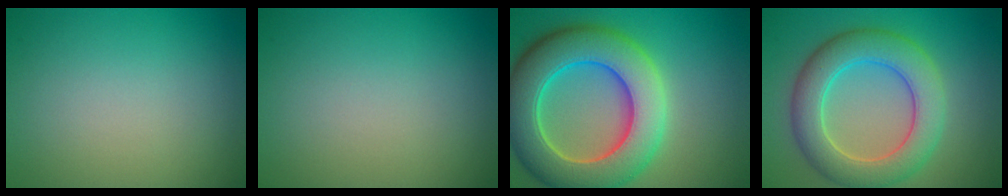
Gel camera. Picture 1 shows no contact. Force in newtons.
{"total": 0.0}
{"total": 10.8, "press": 10.8, "slide": 0.8}
{"total": 6.9, "press": 6.9, "slide": 0.3}